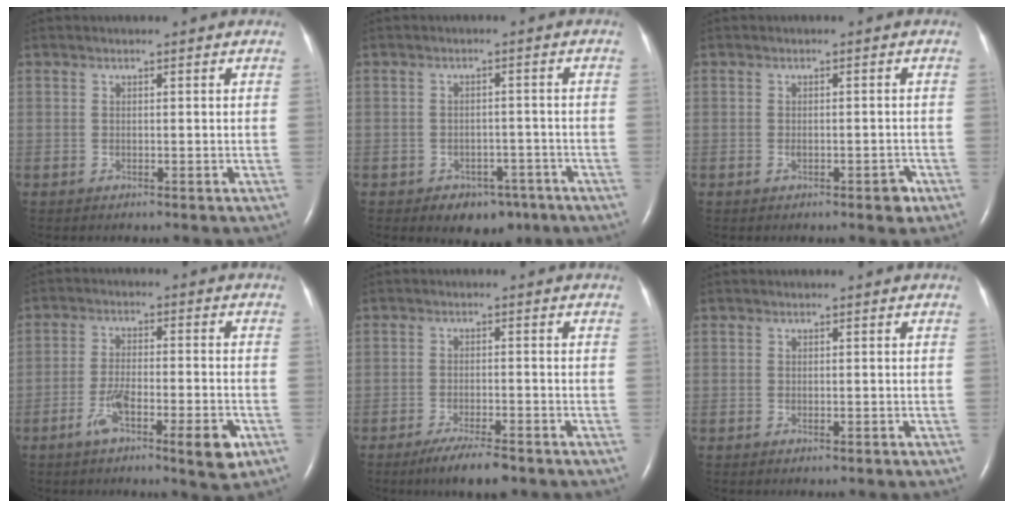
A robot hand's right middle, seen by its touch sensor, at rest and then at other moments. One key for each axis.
{"total": 5.5, "fx": -3.5, "fy": 3.6, "fz": 2.0, "tx": -0.023, "ty": 0.012, "tz": -0.039}
{"total": 2.4, "fx": -1.2, "fy": 0.8, "fz": 1.9, "tx": -0.025, "ty": 0.002, "tz": -0.015}
{"total": 8.9, "fx": -4.3, "fy": 1.5, "fz": 7.6, "tx": -0.129, "ty": -0.006, "tz": -0.067}
{"total": 5.9, "fx": -4.4, "fy": 0.8, "fz": 3.9, "tx": -0.071, "ty": -0.012, "tz": -0.070}
{"total": 0.5, "fx": -0.3, "fy": 0.1, "fz": 0.4, "tx": -0.009, "ty": -0.001, "tz": -0.002}